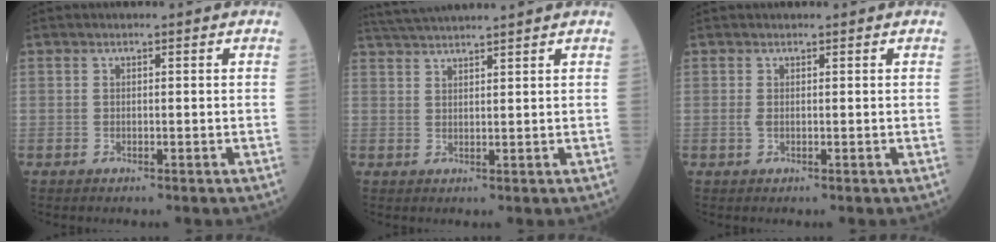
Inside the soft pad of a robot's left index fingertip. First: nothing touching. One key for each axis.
{"total": 7.9, "fx": 7.3, "fy": -1.2, "fz": 2.8, "tx": -0.052, "ty": 0.030, "tz": 0.119}
{"total": 0.9, "fx": 0.3, "fy": 0.4, "fz": 0.7, "tx": -0.023, "ty": 0.011, "tz": 0.006}